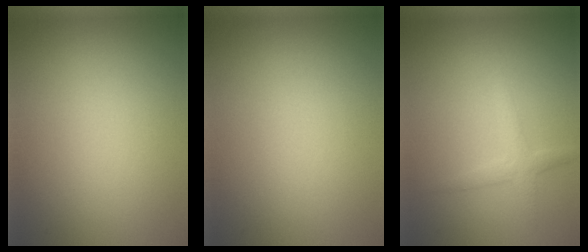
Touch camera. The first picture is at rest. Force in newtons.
{"total": 0.0}
{"total": 1.9, "press": 1.9, "slide": 0.0}